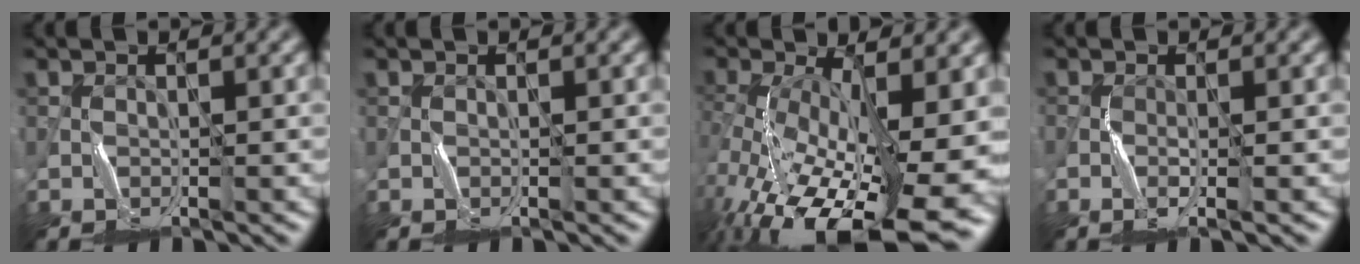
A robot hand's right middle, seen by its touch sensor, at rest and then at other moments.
{"total": 0.0}
{"total": 17.1, "force": [-4.5, 7.4, 14.7], "torque": [-0.271, -0.029, -0.055]}
{"total": 1.2, "force": [-0.4, 0.1, 1.2], "torque": [-0.027, 0.001, -0.010]}